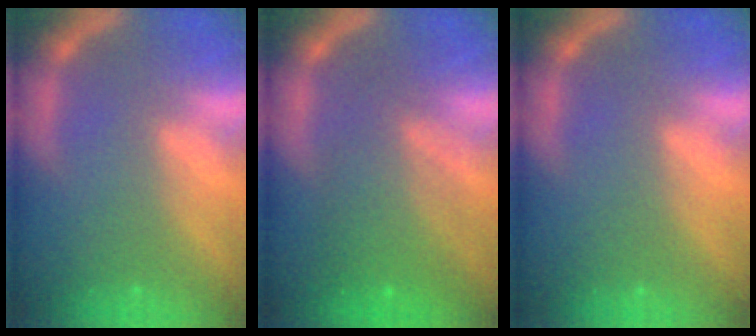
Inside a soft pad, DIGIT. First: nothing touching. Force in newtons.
{"total": 6.6}
{"total": 0.0}